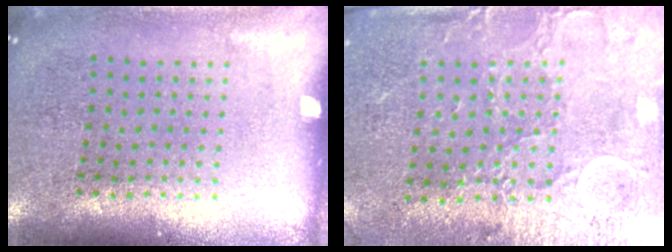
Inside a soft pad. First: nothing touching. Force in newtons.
{"total": 2.9, "press": 2.5, "slide": 1.5}